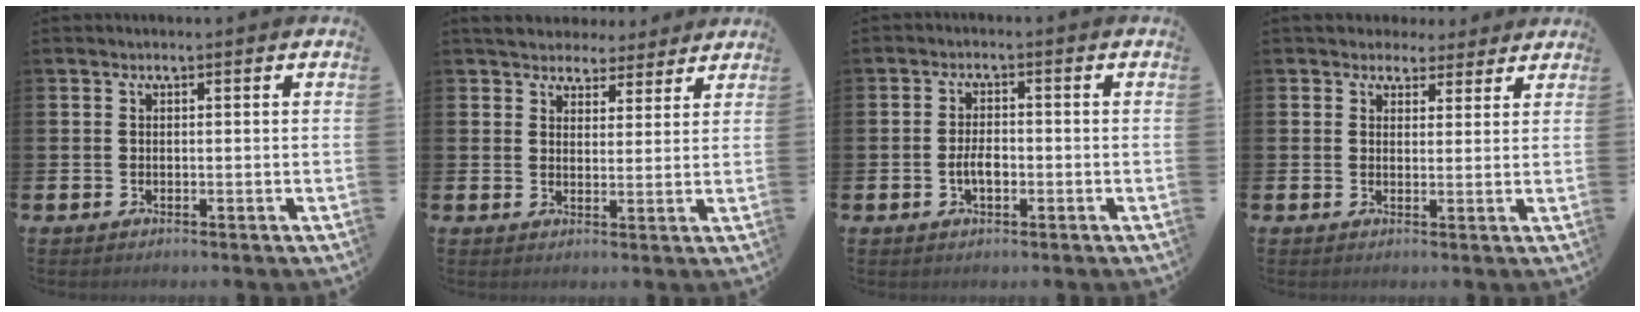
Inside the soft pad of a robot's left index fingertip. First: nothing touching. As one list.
[{"total": 4.8, "force": [4.4, 1.8, 0.3], "torque": [-0.021, -0.021, 0.079]}, {"total": 3.0, "force": [-0.6, 1.6, 2.5], "torque": [-0.034, -0.001, -0.015]}, {"total": 3.3, "force": [2.7, 1.9, -0.2], "torque": [0.004, -0.011, 0.046]}]